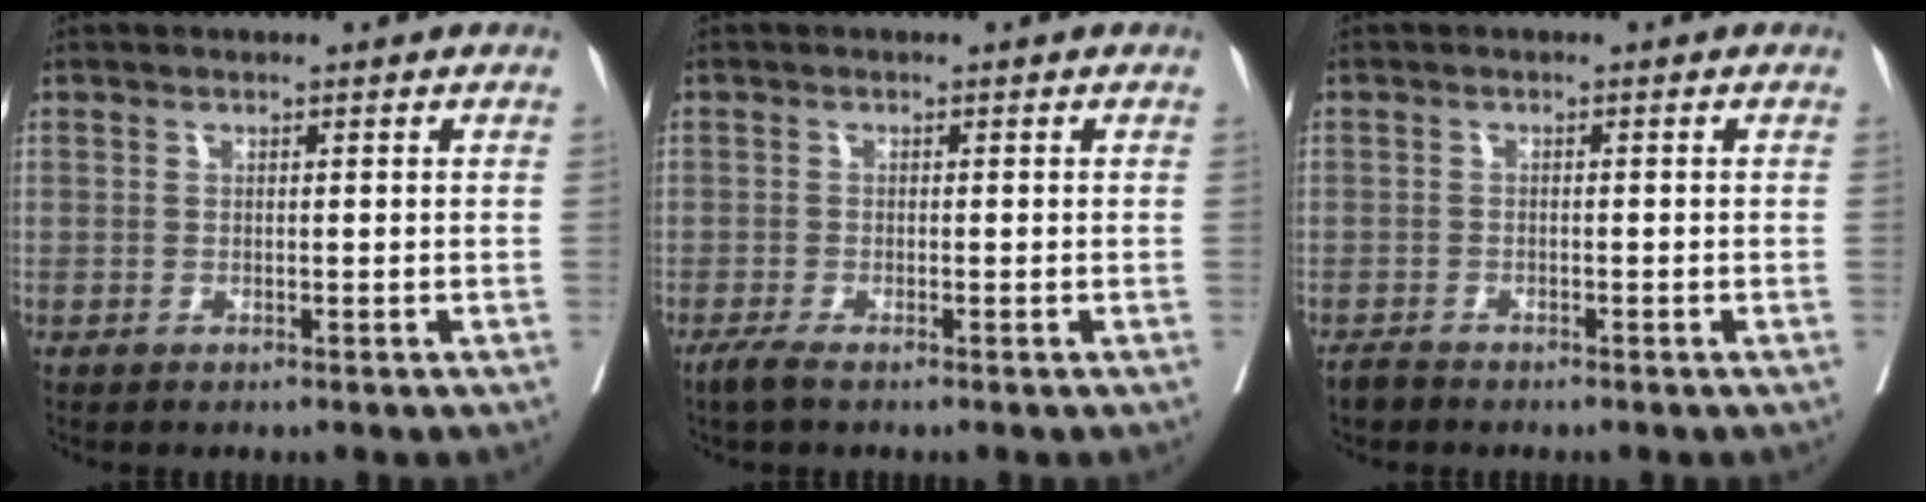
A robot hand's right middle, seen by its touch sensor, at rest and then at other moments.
{"total": 1.9, "force": [-1.4, 0.1, 1.2], "torque": [-0.032, -0.007, -0.031]}
{"total": 1.3, "force": [-1.3, 0.4, 0.3], "torque": [-0.007, -0.002, -0.022]}